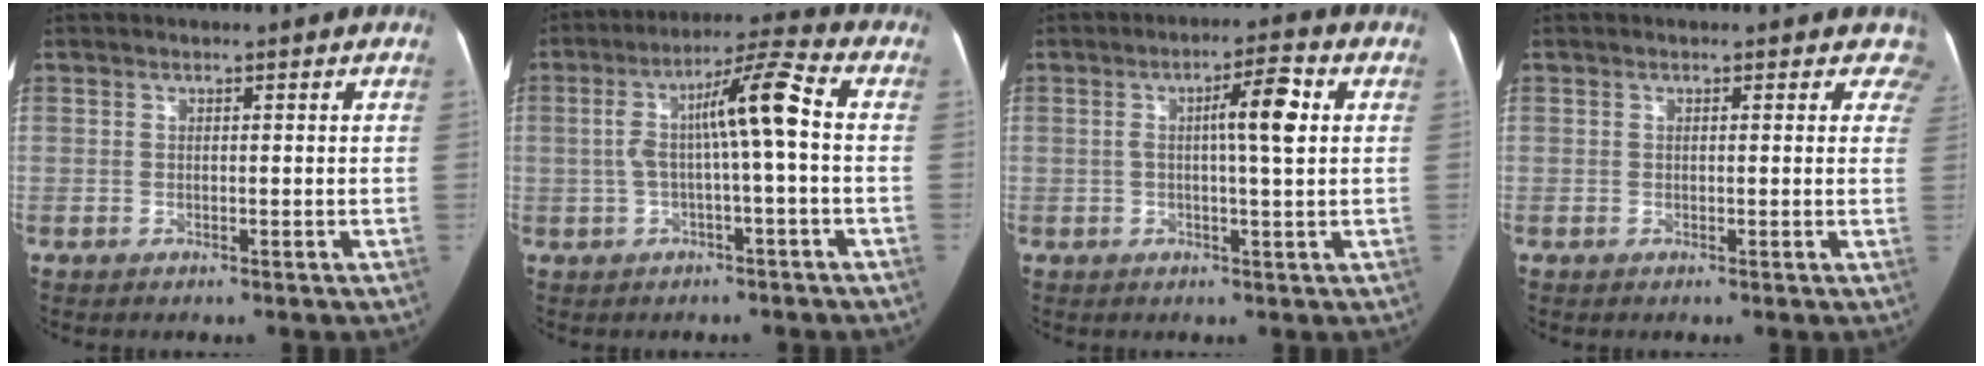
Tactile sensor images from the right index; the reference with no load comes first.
{"total": 9.2, "force": [0.1, 0.5, 9.2], "torque": [-0.161, 0.038, 0.001]}
{"total": 6.2, "force": [1.1, 0.2, 6.1], "torque": [-0.095, 0.013, 0.014]}
{"total": 2.5, "force": [1.9, 1.6, 0.3], "torque": [0.027, -0.002, -0.003]}